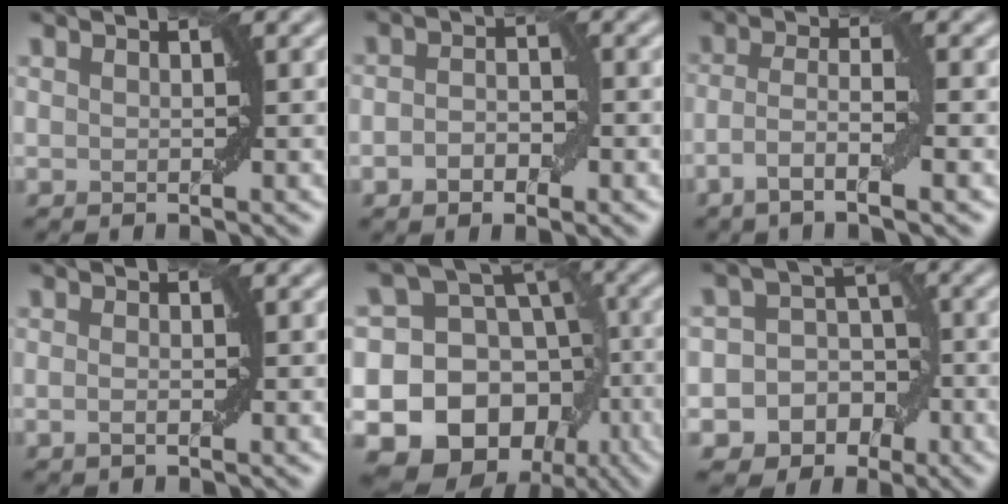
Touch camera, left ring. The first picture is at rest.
{"total": 2.6, "force": [-0.8, 1.5, 1.9], "torque": [-0.034, 0.002, -0.016]}
{"total": 3.9, "force": [-1.8, 0.5, 3.4], "torque": [-0.065, 0.006, -0.042]}
{"total": 1.0, "force": [-0.3, 0.4, 0.9], "torque": [-0.019, -0.001, -0.006]}
{"total": 19.5, "force": [-6.5, 16.5, 8.0], "torque": [-0.133, -0.016, -0.107]}
{"total": 8.7, "force": [-4.0, 7.5, 2.1], "torque": [-0.016, -0.007, -0.077]}